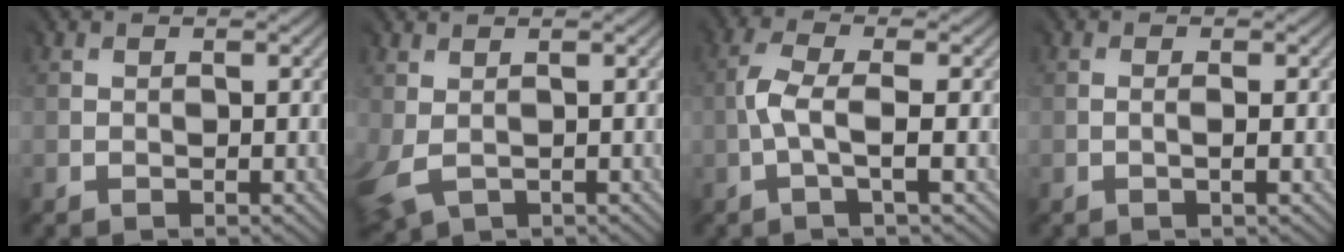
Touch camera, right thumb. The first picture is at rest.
{"total": 3.4, "force": [0.2, 2.4, 2.4], "torque": [-0.083, -0.004, 0.007]}
{"total": 3.2, "force": [-1.1, 0.3, 3.0], "torque": [-0.074, 0.009, -0.026]}
{"total": 0.9, "force": [-0.5, -0.7, 0.2], "torque": [-0.006, 0.001, -0.010]}